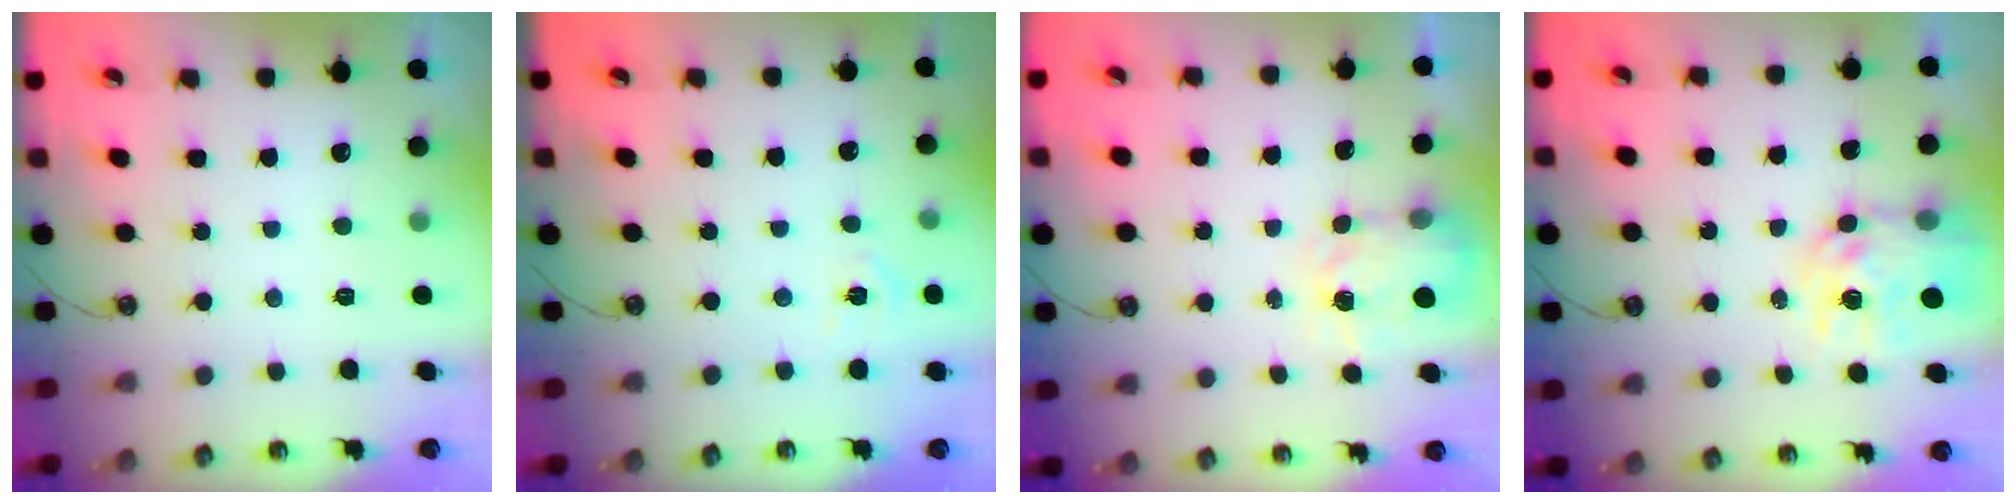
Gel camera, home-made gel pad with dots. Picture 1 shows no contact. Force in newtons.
{"total": 3.6, "press": 3.6, "slide": 0.4}
{"total": 3.9, "press": 3.9, "slide": 0.6}
{"total": 11.2, "press": 11.2, "slide": 0.9}